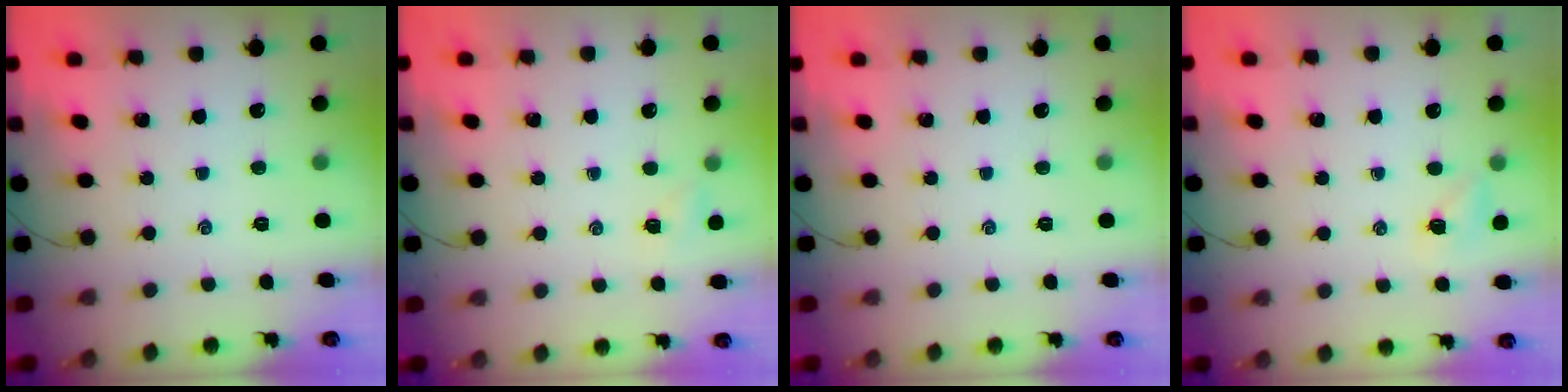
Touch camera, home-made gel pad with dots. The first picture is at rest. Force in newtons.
{"total": 3.1, "press": 3.0, "slide": 1.0}
{"total": 0.0}
{"total": 4.8, "press": 4.6, "slide": 1.3}